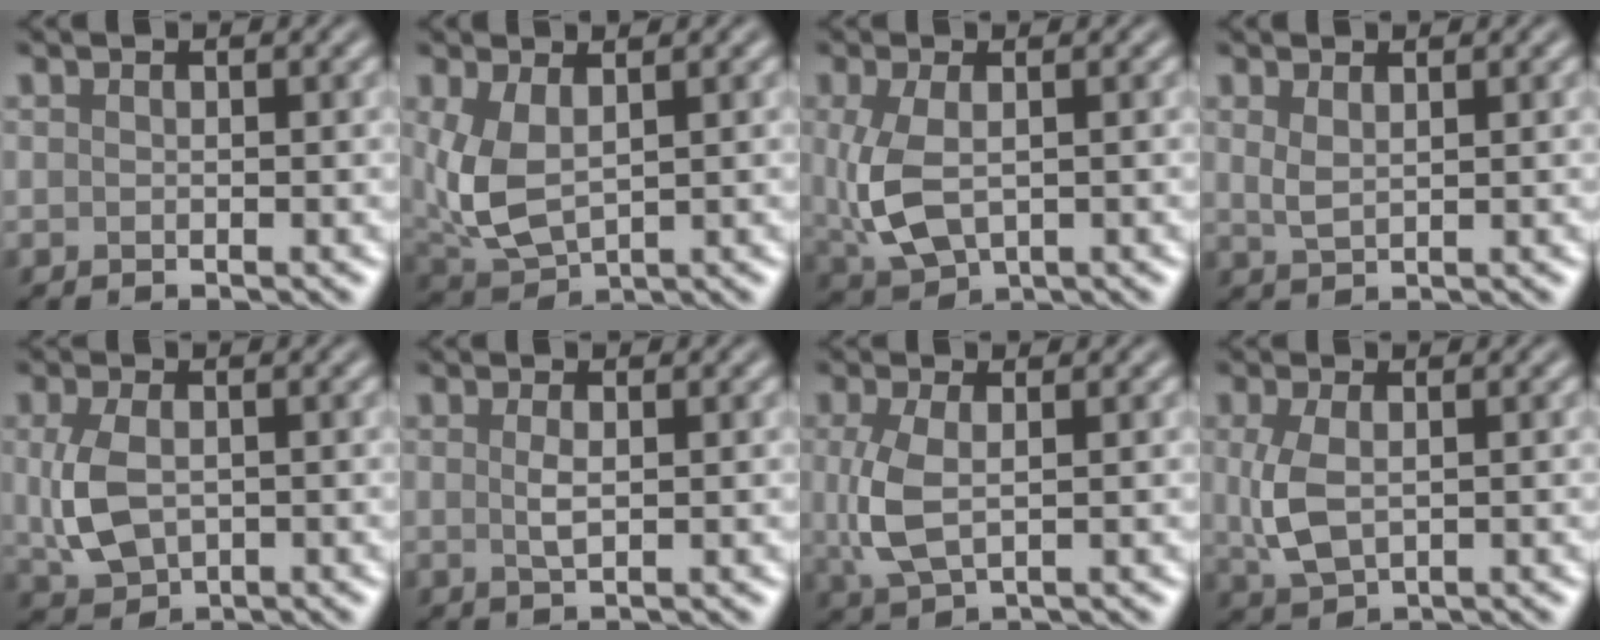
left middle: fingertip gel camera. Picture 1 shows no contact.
{"total": 4.8, "force": [0.8, 2.6, 3.9], "torque": [-0.101, -0.007, 0.024]}
{"total": 4.9, "force": [0.1, 2.9, 4.0], "torque": [-0.103, -0.005, 0.010]}
{"total": 1.5, "force": [0.9, 0.5, 1.1], "torque": [-0.026, -0.003, 0.021]}
{"total": 4.4, "force": [0.0, 2.9, 3.3], "torque": [-0.083, -0.004, 0.006]}
{"total": 1.4, "force": [0.2, 0.4, 1.3], "torque": [-0.028, 0.000, 0.005]}
{"total": 3.9, "force": [0.3, 1.9, 3.4], "torque": [-0.085, 0.000, 0.009]}
{"total": 3.7, "force": [0.4, 2.1, 3.0], "torque": [-0.078, 0.001, 0.012]}